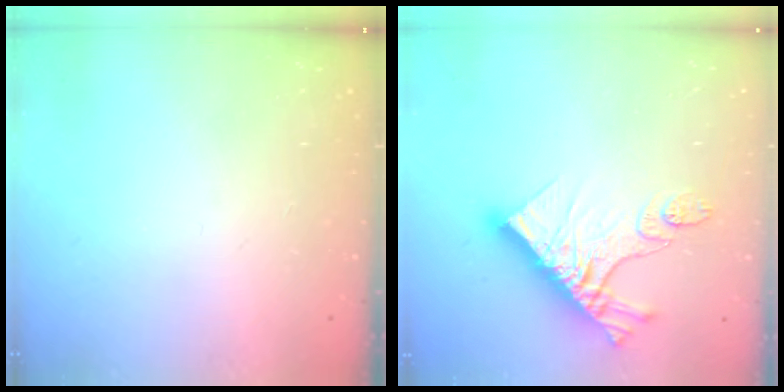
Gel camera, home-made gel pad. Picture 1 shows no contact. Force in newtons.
{"total": 16.9, "press": 16.8, "slide": 1.6}